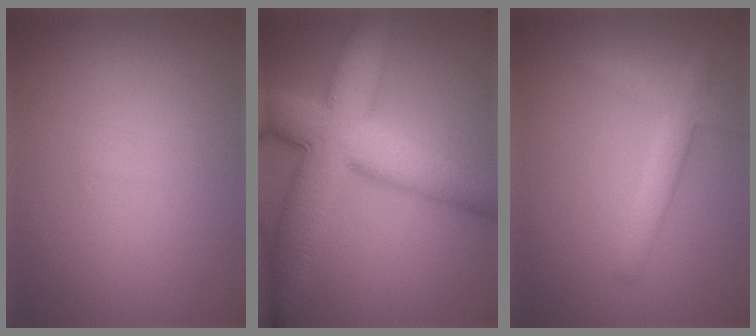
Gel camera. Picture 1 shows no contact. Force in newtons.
{"total": 11.5, "press": 11.5, "slide": 0.3}
{"total": 2.7, "press": 2.7, "slide": 0.1}